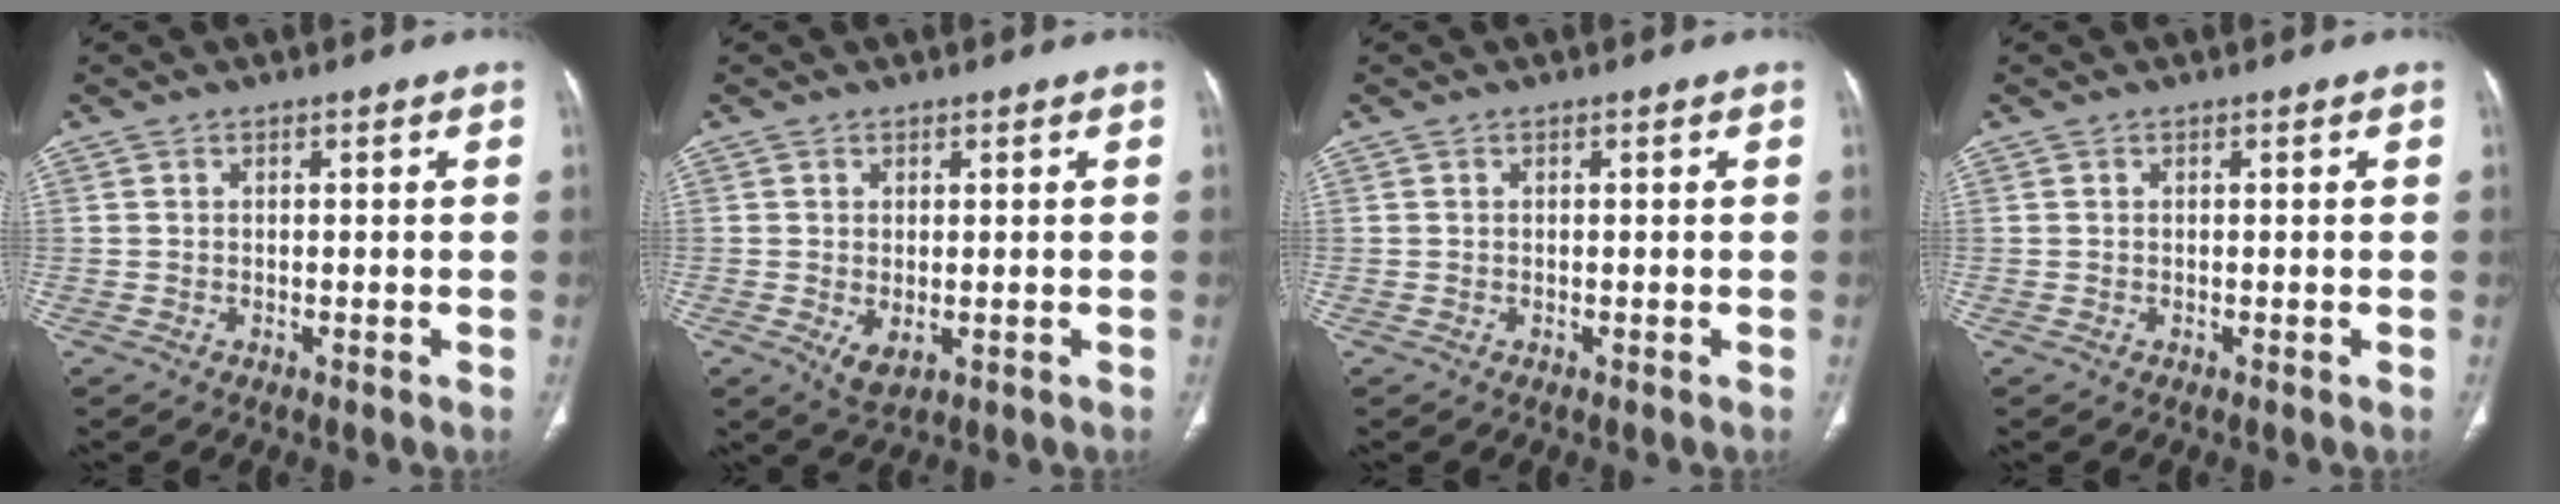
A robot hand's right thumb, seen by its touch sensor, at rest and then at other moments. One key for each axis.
{"total": 3.4, "fx": -0.6, "fy": 1.8, "fz": 2.8, "tx": -0.047, "ty": -0.009, "tz": 0.002}
{"total": 0.0}
{"total": 0.0}